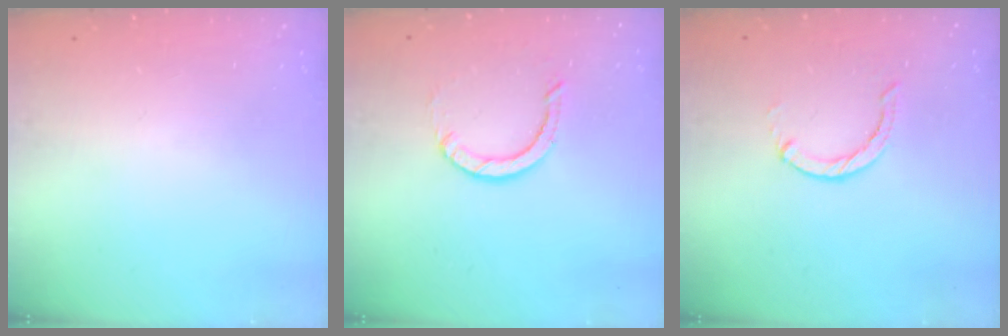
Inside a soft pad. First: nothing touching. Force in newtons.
{"total": 3.8, "press": 3.8, "slide": 0.4}
{"total": 0.0}